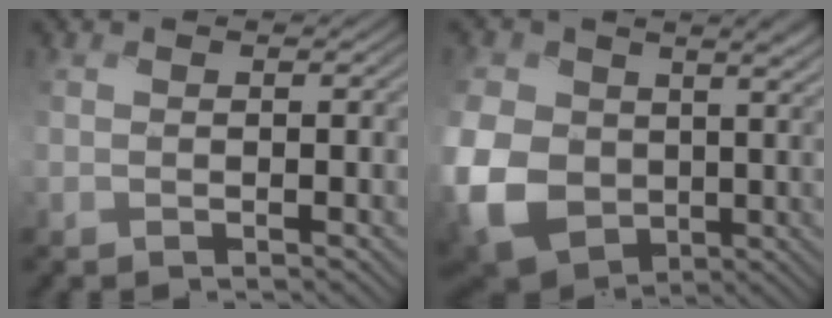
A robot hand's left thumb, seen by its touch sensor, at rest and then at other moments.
{"total": 14.9, "force": [-0.1, 11.5, 9.5], "torque": [-0.257, -0.026, -0.003]}